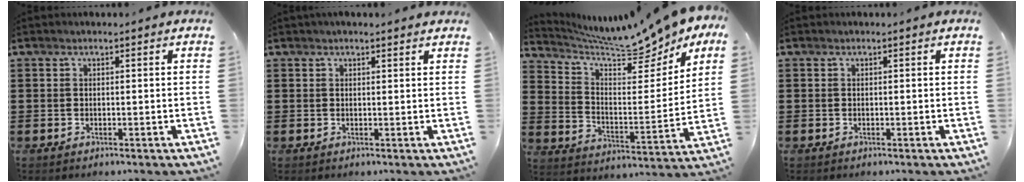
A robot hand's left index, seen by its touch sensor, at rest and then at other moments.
{"total": 1.2, "force": [1.0, 0.5, 0.2], "torque": [-0.005, 0.003, 0.020]}
{"total": 10.6, "force": [9.8, 1.2, 4.1], "torque": [-0.088, -0.077, 0.162]}
{"total": 0.0}